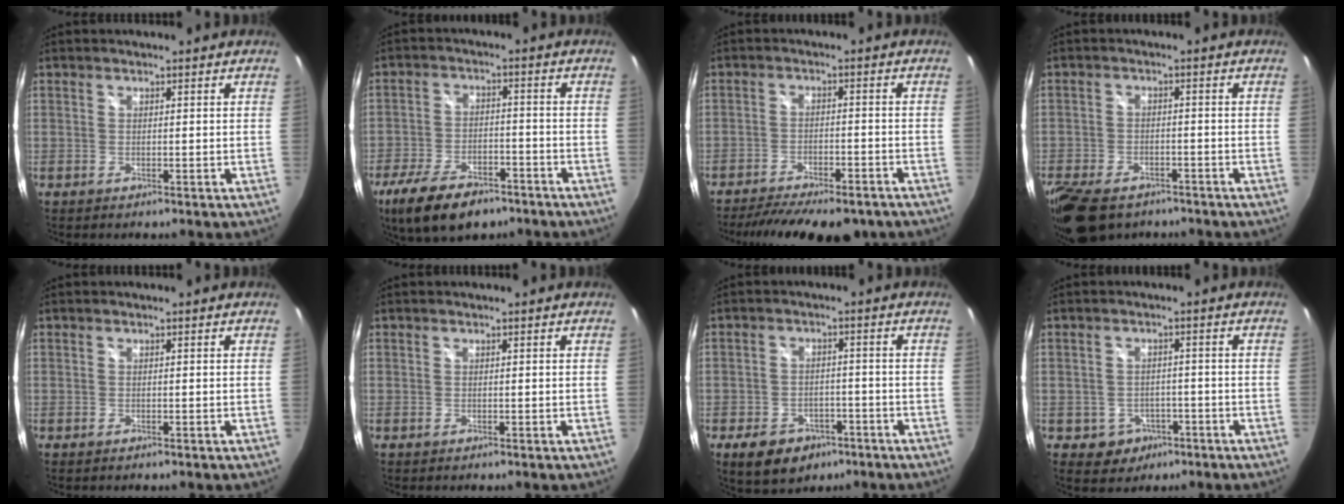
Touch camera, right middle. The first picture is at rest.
{"total": 14.5, "force": [-9.8, 6.8, 8.2], "torque": [-0.186, -0.022, -0.161]}
{"total": 17.4, "force": [-13.9, 5.5, 8.7], "torque": [-0.174, -0.032, -0.191]}
{"total": 12.7, "force": [-9.0, 6.6, 6.0], "torque": [-0.160, -0.027, -0.155]}
{"total": 0.0}
{"total": 0.0}
{"total": 9.4, "force": [-5.5, 6.4, 4.1], "torque": [-0.099, 0.004, -0.067]}
{"total": 5.1, "force": [-2.2, 4.5, 1.0], "torque": [-0.034, 0.008, -0.018]}